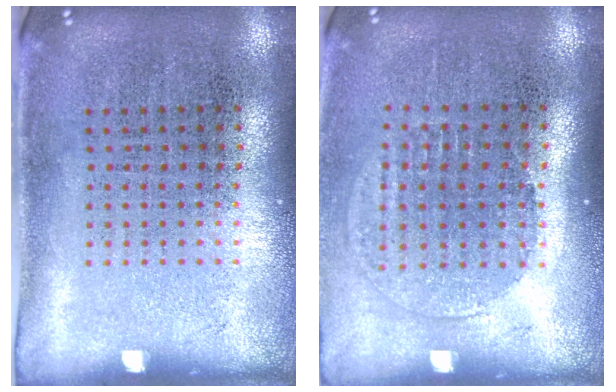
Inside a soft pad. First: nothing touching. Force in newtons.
{"total": 1.3, "press": 1.2, "slide": 0.5}